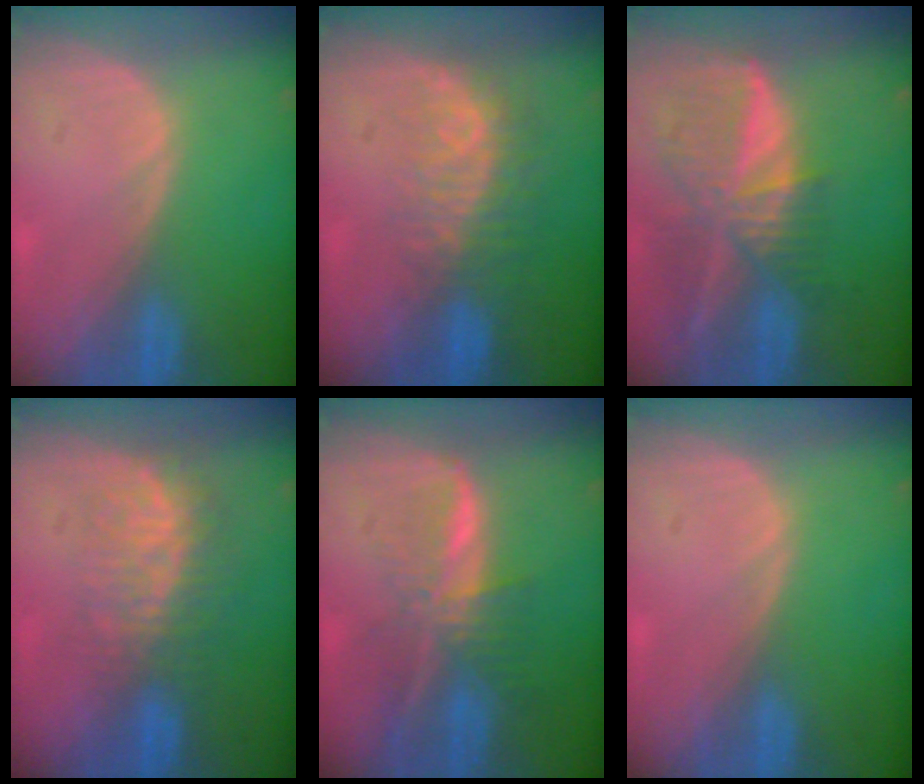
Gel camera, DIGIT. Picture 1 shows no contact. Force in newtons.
{"total": 8.3, "press": 7.1, "slide": 4.4}
{"total": 9.2, "press": 8.0, "slide": 4.6}
{"total": 8.0, "press": 7.3, "slide": 3.3}
{"total": 7.9, "press": 6.6, "slide": 4.2}
{"total": 0.0}